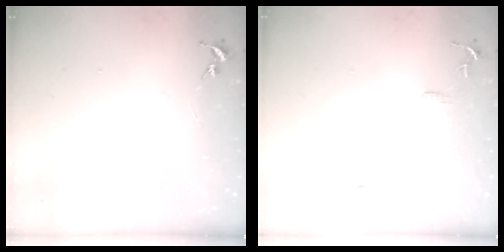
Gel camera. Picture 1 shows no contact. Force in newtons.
{"total": 7.1, "press": 7.1, "slide": 0.7}